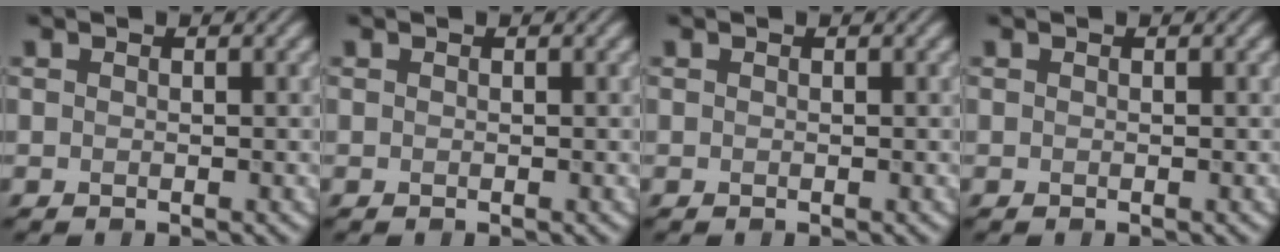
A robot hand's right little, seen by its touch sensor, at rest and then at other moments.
{"total": 0.0}
{"total": 0.0}
{"total": 0.0}